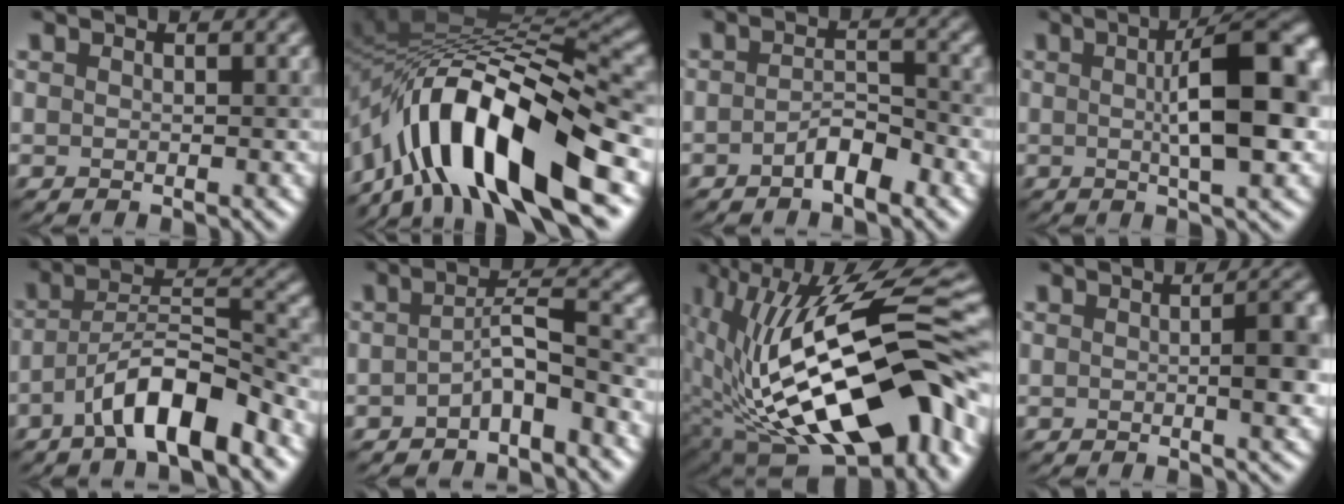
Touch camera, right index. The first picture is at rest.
{"total": 14.0, "force": [-6.5, 5.0, 11.3], "torque": [-0.180, 0.015, -0.111]}
{"total": 2.5, "force": [-1.7, 0.8, 1.7], "torque": [-0.030, 0.011, -0.030]}
{"total": 9.1, "force": [0.8, 2.2, 8.8], "torque": [-0.117, 0.013, 0.009]}
{"total": 7.1, "force": [-4.1, 1.9, 5.4], "torque": [-0.094, 0.017, -0.070]}
{"total": 3.3, "force": [-1.9, 0.7, 2.6], "torque": [-0.050, 0.017, -0.038]}
{"total": 18.1, "force": [-1.0, 8.5, 15.9], "torque": [-0.280, 0.010, -0.017]}
{"total": 3.7, "force": [-0.2, 0.8, 3.6], "torque": [-0.052, 0.004, -0.003]}